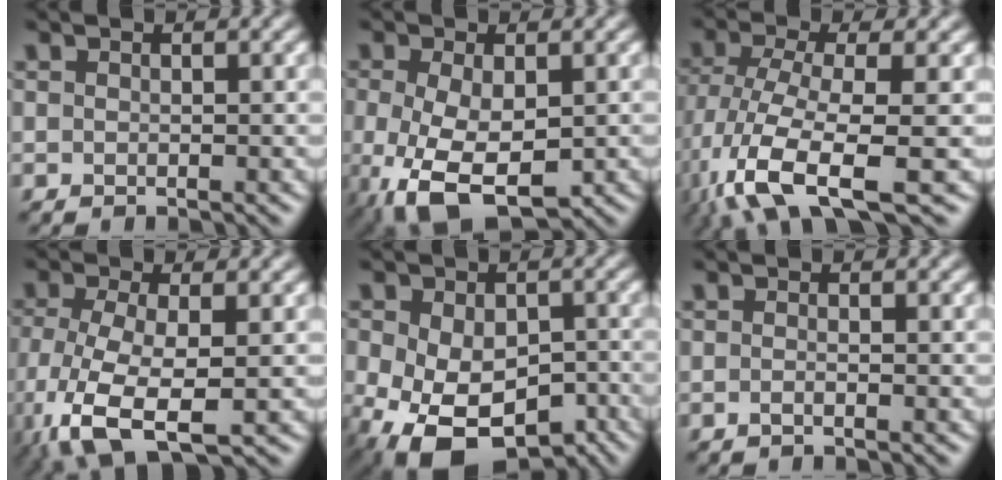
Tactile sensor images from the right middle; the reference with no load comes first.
{"total": 7.4, "force": [-2.2, 3.8, 5.9], "torque": [-0.136, -0.023, -0.030]}
{"total": 10.6, "force": [-4.8, 3.7, 8.6], "torque": [-0.183, -0.017, -0.092]}
{"total": 8.1, "force": [-3.2, 3.3, 6.6], "torque": [-0.154, -0.020, -0.061]}
{"total": 12.0, "force": [-4.8, 7.4, 8.1], "torque": [-0.151, -0.046, -0.067]}
{"total": 0.8, "force": [-0.4, 0.3, 0.7], "torque": [-0.012, -0.004, -0.010]}